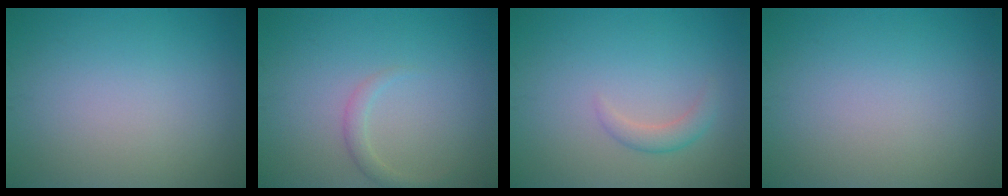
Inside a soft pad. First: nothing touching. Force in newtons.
{"total": 1.4, "press": 1.4, "slide": 0.1}
{"total": 1.6, "press": 1.6, "slide": 0.1}
{"total": 0.0}